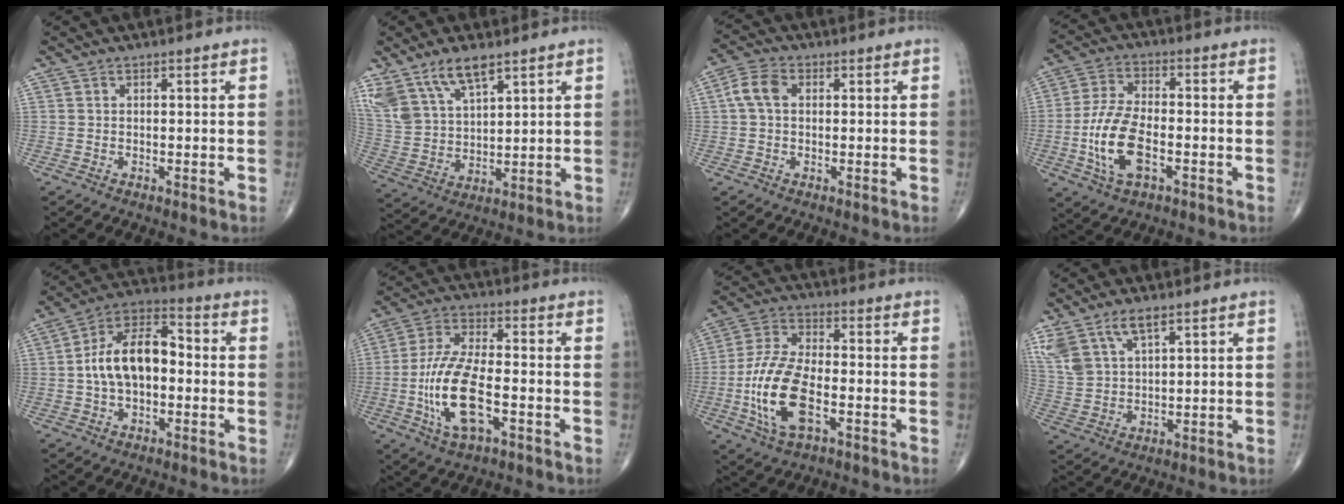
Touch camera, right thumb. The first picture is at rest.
{"total": 12.4, "force": [8.4, 5.2, 7.4], "torque": [-0.137, -0.027, 0.180]}
{"total": 5.2, "force": [0.8, 3.5, 3.7], "torque": [-0.078, 0.016, 0.009]}
{"total": 11.8, "force": [-3.2, 5.7, 9.8], "torque": [-0.205, 0.014, -0.061]}
{"total": 13.3, "force": [-0.6, 7.8, 10.8], "torque": [-0.180, 0.040, -0.022]}
{"total": 14.0, "force": [-3.8, 5.6, 12.3], "torque": [-0.255, 0.018, -0.070]}
{"total": 14.7, "force": [-4.1, 7.0, 12.3], "torque": [-0.259, 0.019, -0.078]}
{"total": 9.4, "force": [5.9, 4.1, 6.0], "torque": [-0.126, -0.011, 0.128]}